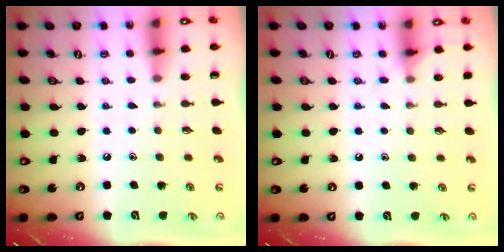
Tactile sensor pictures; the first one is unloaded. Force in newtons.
{"total": 6.0, "press": 6.0, "slide": 0.6}